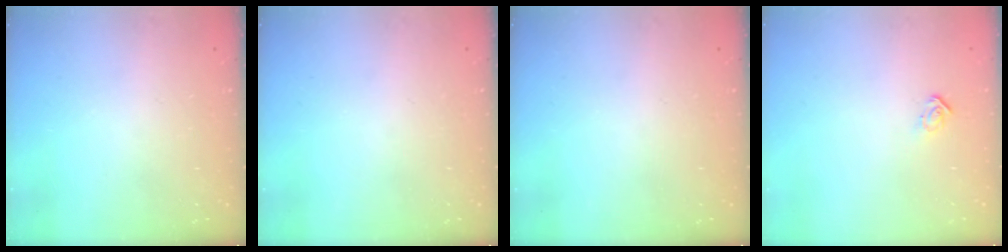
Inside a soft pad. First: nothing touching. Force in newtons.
{"total": 0.0}
{"total": 0.0}
{"total": 3.9, "press": 3.9, "slide": 0.2}